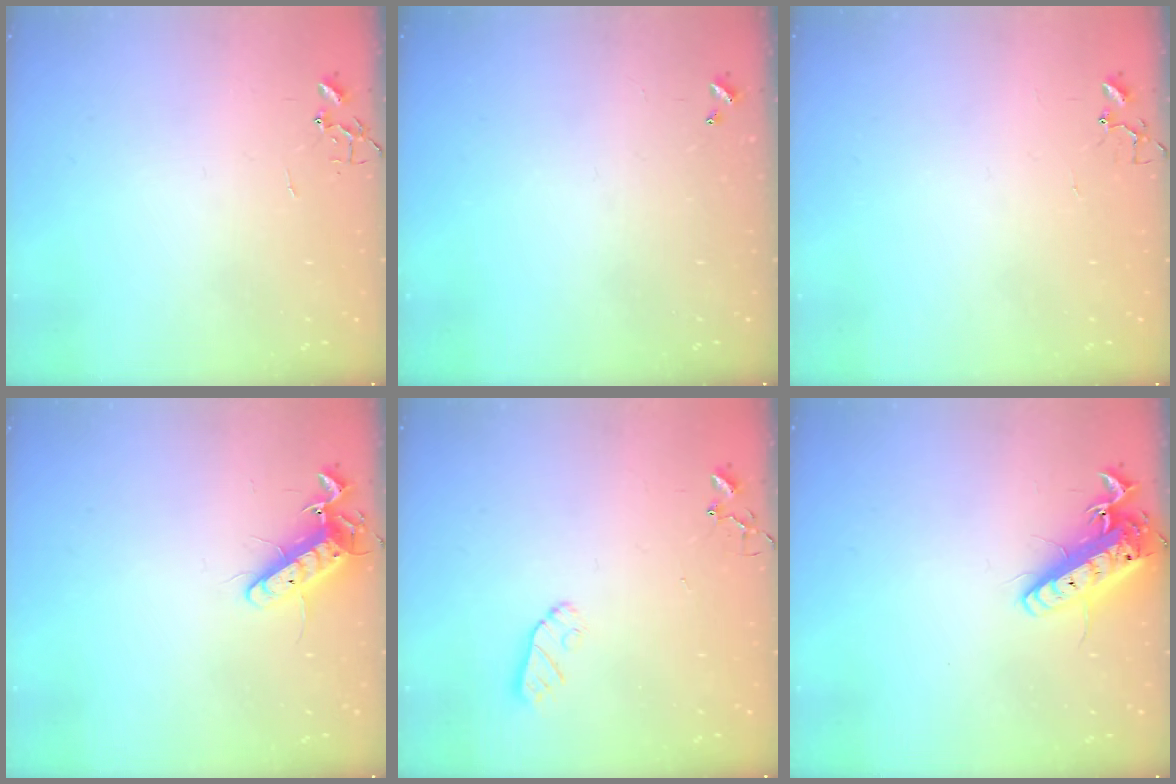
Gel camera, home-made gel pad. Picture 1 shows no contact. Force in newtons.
{"total": 0.0}
{"total": 5.5, "press": 5.5, "slide": 0.3}
{"total": 11.3, "press": 11.2, "slide": 0.9}
{"total": 6.5, "press": 6.5, "slide": 0.3}
{"total": 14.8, "press": 14.6, "slide": 2.9}